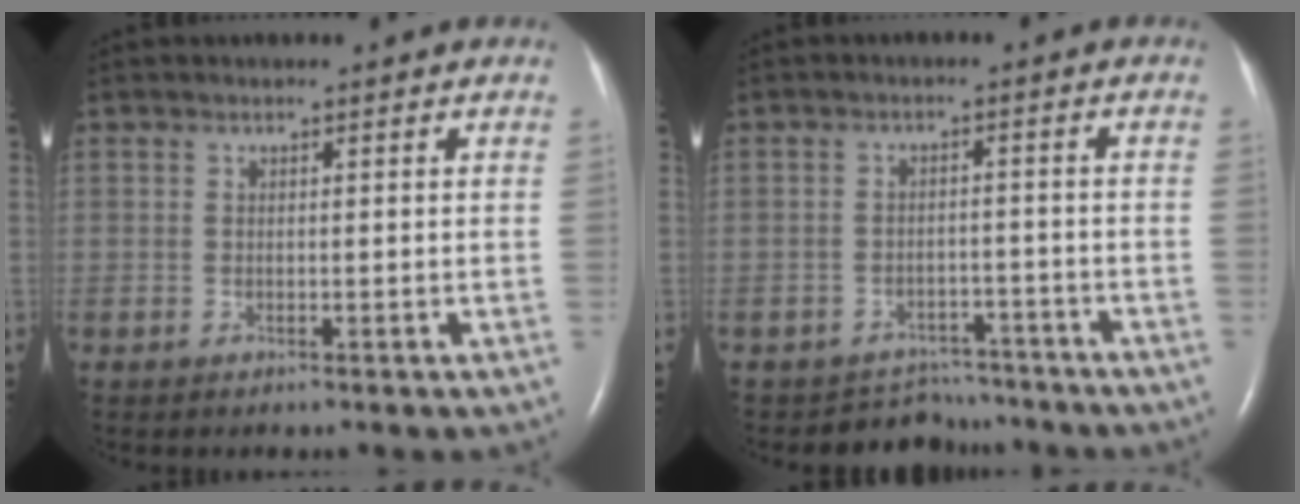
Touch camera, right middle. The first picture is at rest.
{"total": 5.2, "force": [-4.6, 1.9, -1.2], "torque": [0.017, 0.021, -0.066]}